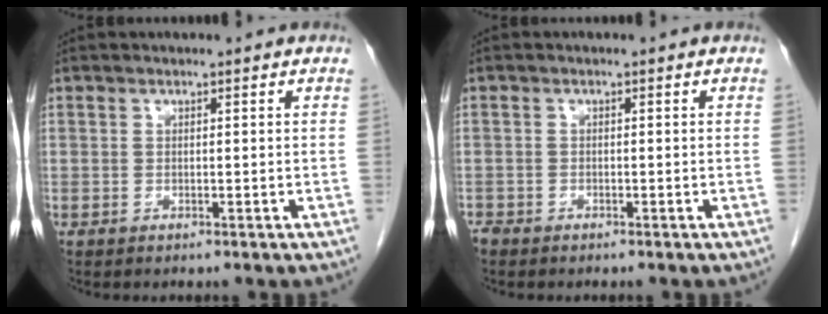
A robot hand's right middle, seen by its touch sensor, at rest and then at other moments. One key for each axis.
{"total": 1.3, "fx": -1.1, "fy": 0.6, "fz": 0.1, "tx": -0.008, "ty": -0.001, "tz": -0.021}